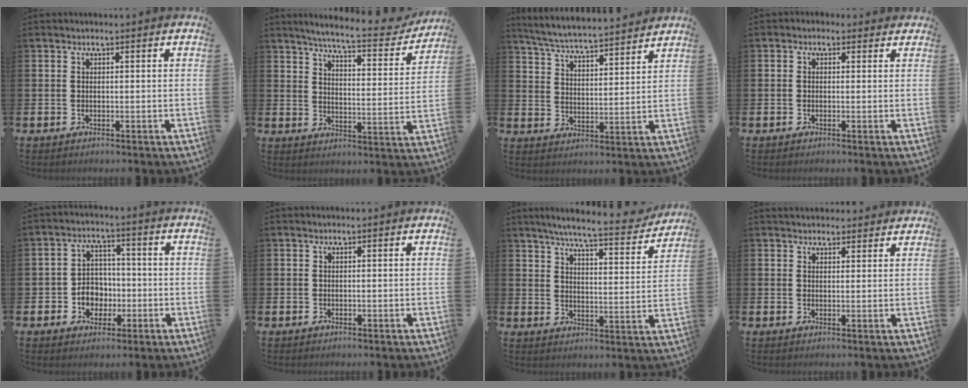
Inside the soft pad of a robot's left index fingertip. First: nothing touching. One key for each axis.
{"total": 6.9, "fx": 6.3, "fy": 0.5, "fz": 2.6, "tx": -0.061, "ty": -0.048, "tz": 0.101}
{"total": 5.5, "fx": 5.4, "fy": 0.2, "fz": 1.1, "tx": -0.049, "ty": -0.041, "tz": 0.093}
{"total": 0.7, "fx": 0.0, "fy": 0.7, "fz": 0.3, "tx": -0.006, "ty": 0.007, "tz": -0.002}
{"total": 4.7, "fx": -1.2, "fy": 4.2, "fz": 1.8, "tx": -0.037, "ty": 0.005, "tz": -0.028}
{"total": 0.0}
{"total": 7.1, "fx": 6.5, "fy": 0.4, "fz": 2.8, "tx": -0.063, "ty": -0.045, "tz": 0.107}
{"total": 2.6, "fx": 2.5, "fy": 0.8, "fz": 0.0, "tx": 0.004, "ty": -0.009, "tz": 0.045}